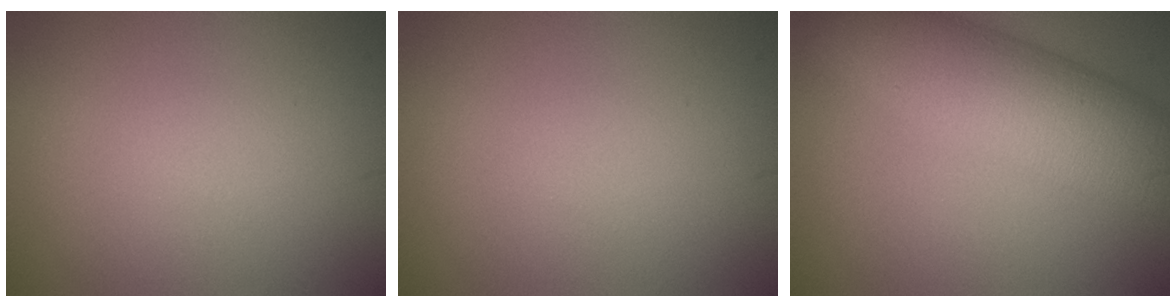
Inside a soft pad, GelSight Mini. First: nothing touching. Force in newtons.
{"total": 0.0}
{"total": 8.6, "press": 8.6, "slide": 0.1}